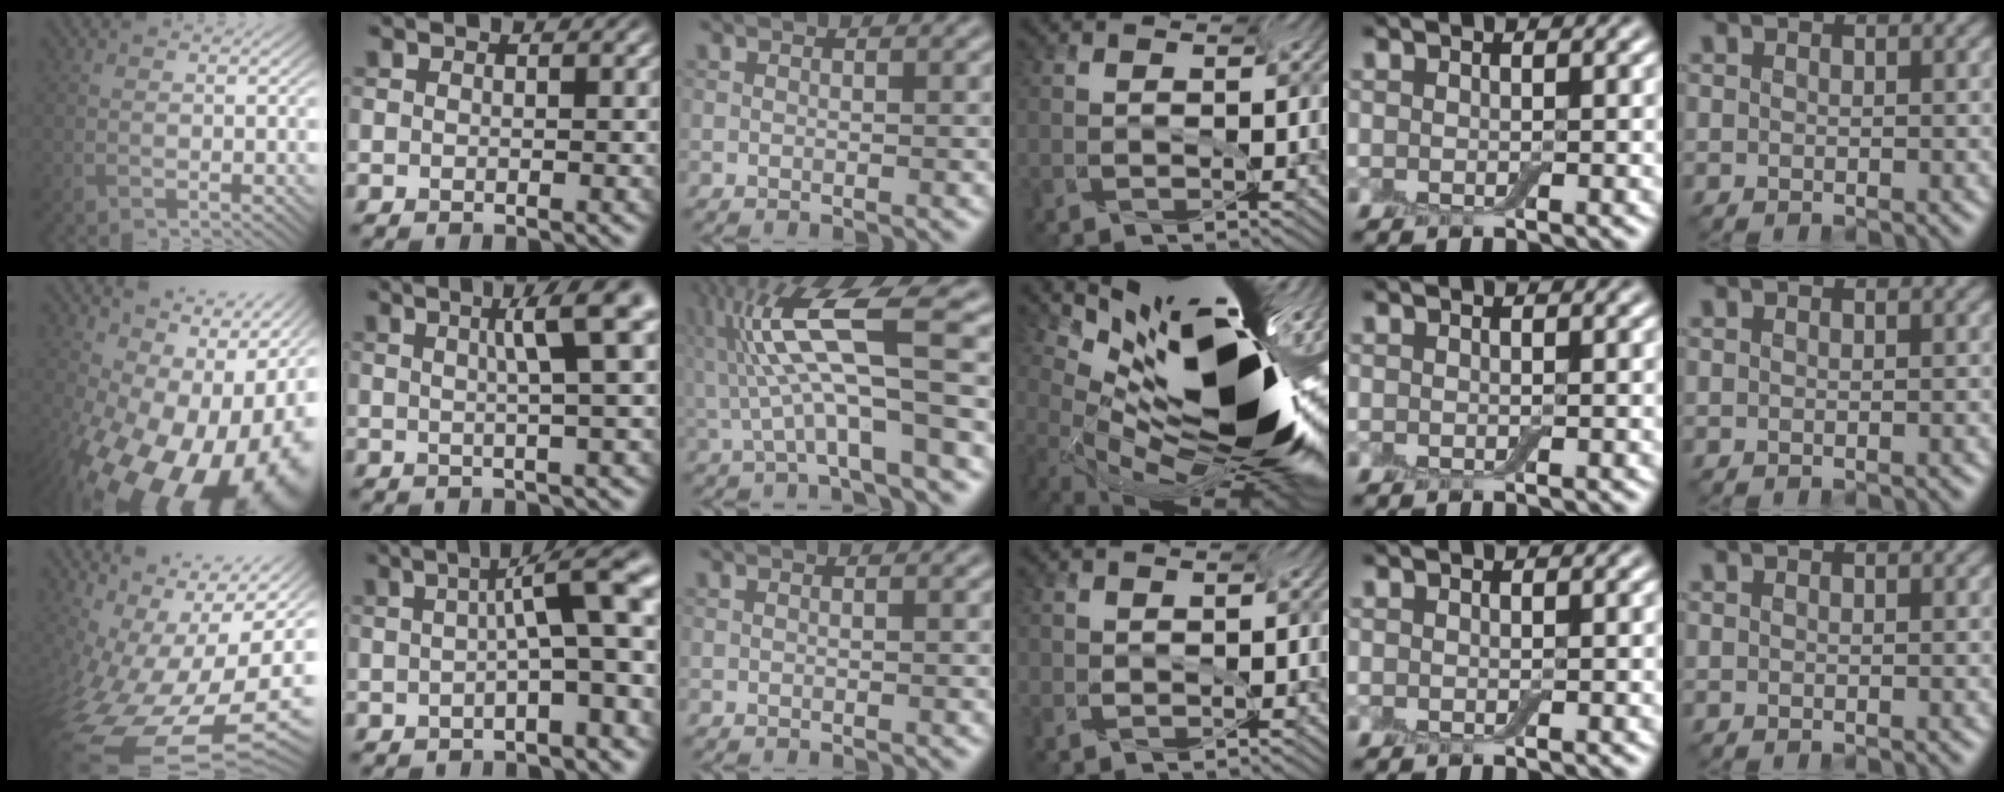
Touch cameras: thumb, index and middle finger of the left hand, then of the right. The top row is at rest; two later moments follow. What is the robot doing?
{"motion": "screw", "object": "jar lid"}